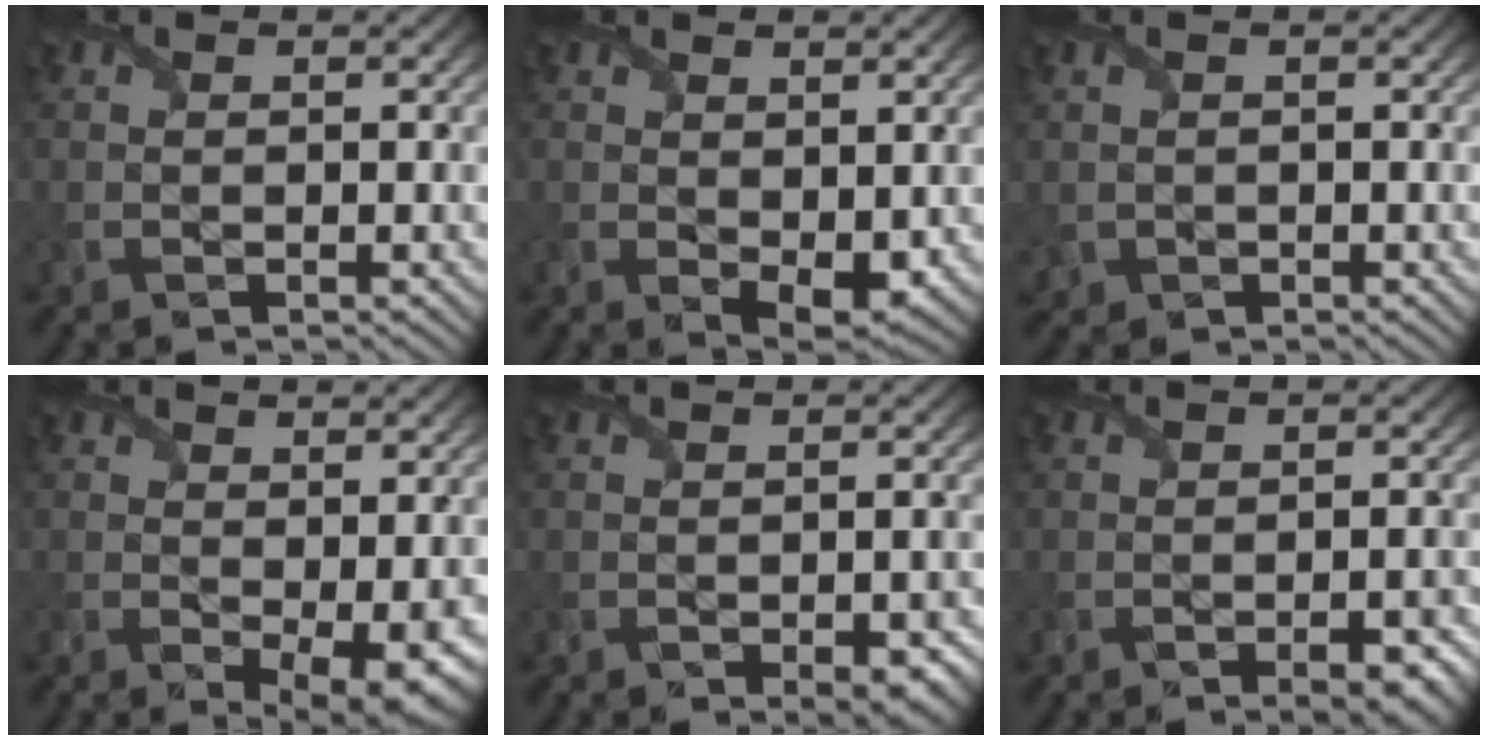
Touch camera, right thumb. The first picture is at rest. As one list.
[{"total": 3.5, "force": [0.4, 2.0, 2.8], "torque": [-0.051, -0.016, 0.013]}, {"total": 1.2, "force": [-0.2, 1.1, 0.5], "torque": [-0.019, -0.009, 0.000]}, {"total": 4.5, "force": [-0.4, 1.9, 4.1], "torque": [-0.066, -0.016, 0.002]}, {"total": 3.7, "force": [-1.9, 1.7, 2.7], "torque": [-0.036, -0.010, -0.020]}, {"total": 3.9, "force": [-2.2, 1.5, 2.9], "torque": [-0.040, -0.006, -0.022]}]